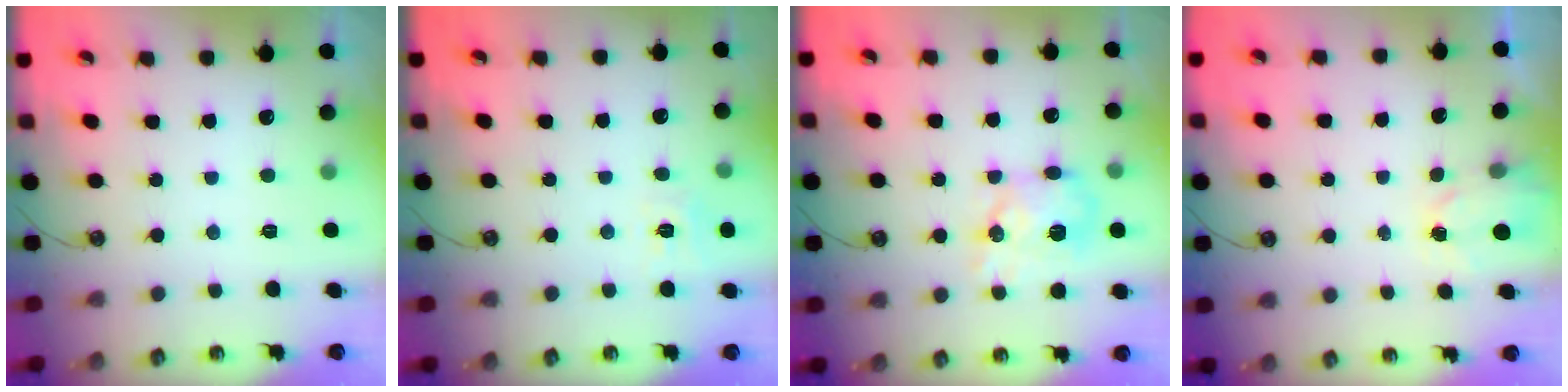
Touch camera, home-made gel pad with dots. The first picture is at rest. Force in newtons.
{"total": 7.4, "press": 7.4, "slide": 0.8}
{"total": 11.8, "press": 11.7, "slide": 0.7}
{"total": 2.1, "press": 2.1, "slide": 0.4}